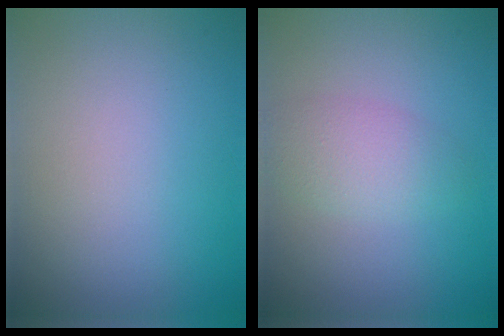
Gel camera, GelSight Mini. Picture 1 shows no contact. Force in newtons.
{"total": 2.8, "press": 2.8, "slide": 0.2}